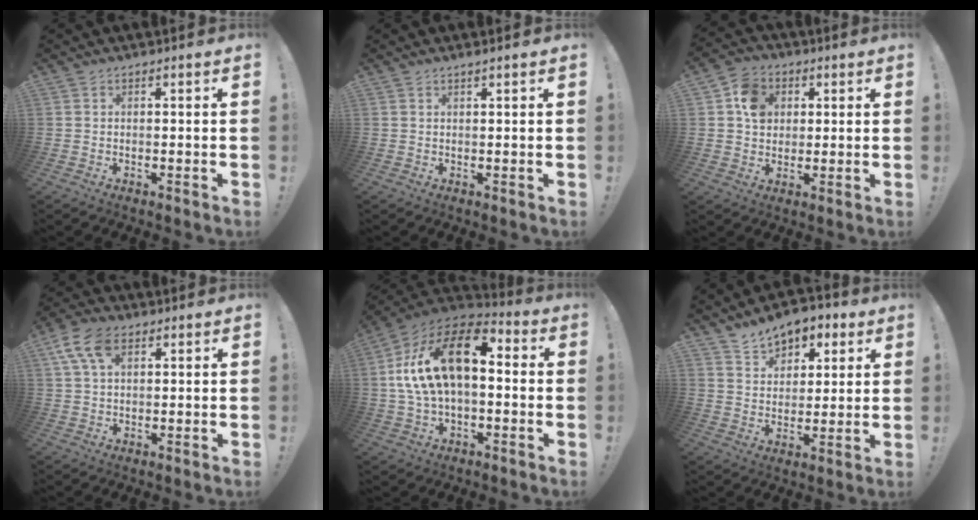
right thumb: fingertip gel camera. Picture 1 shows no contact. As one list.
[{"total": 0.9, "force": [0.7, -0.1, 0.5], "torque": [-0.009, 0.001, 0.012]}, {"total": 9.0, "force": [2.3, 7.7, 4.1], "torque": [-0.053, 0.004, 0.046]}, {"total": 9.8, "force": [4.1, 5.8, 6.8], "torque": [-0.129, 0.002, 0.080]}, {"total": 20.6, "force": [4.4, 11.0, 16.8], "torque": [-0.302, -0.007, 0.076]}, {"total": 8.7, "force": [6.1, 5.7, 2.6], "torque": [-0.050, -0.033, 0.117]}]